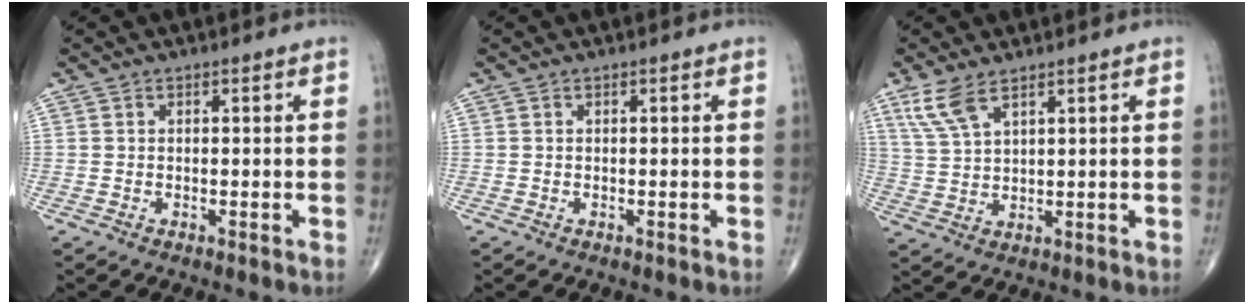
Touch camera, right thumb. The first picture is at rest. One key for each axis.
{"total": 0.0}
{"total": 6.0, "fx": 3.9, "fy": 2.0, "fz": 4.1, "tx": -0.092, "ty": -0.010, "tz": 0.088}